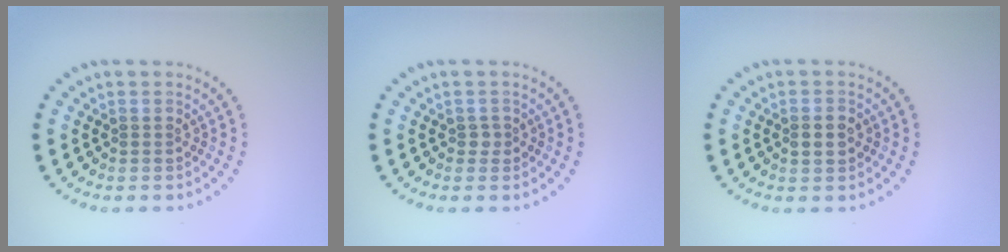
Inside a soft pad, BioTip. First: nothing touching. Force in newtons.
{"total": 0.8, "press": 0.5, "slide": 0.6}
{"total": 2.1, "press": 2.1, "slide": 0.1}